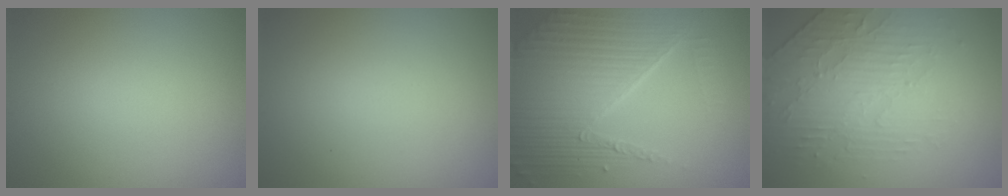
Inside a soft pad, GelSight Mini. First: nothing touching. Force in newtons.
{"total": 0.0}
{"total": 7.4, "press": 5.3, "slide": 5.2}
{"total": 4.7, "press": 3.4, "slide": 3.2}